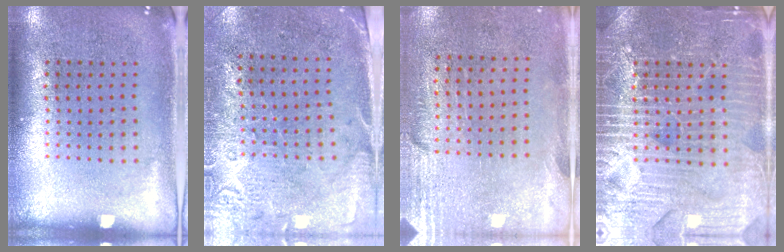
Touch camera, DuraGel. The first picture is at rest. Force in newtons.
{"total": 2.8, "press": 2.4, "slide": 1.4}
{"total": 2.8, "press": 2.4, "slide": 1.5}
{"total": 7.1, "press": 7.1, "slide": 0.9}